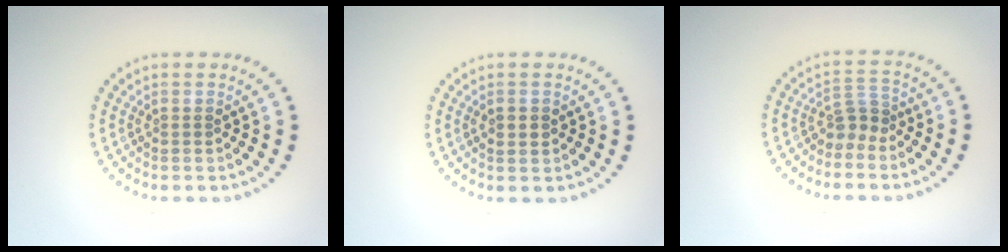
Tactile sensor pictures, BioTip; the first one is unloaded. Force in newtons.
{"total": 1.9, "press": 1.9, "slide": 0.1}
{"total": 1.9, "press": 1.4, "slide": 1.3}